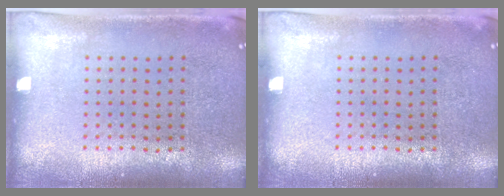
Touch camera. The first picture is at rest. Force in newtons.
{"total": 0.0}